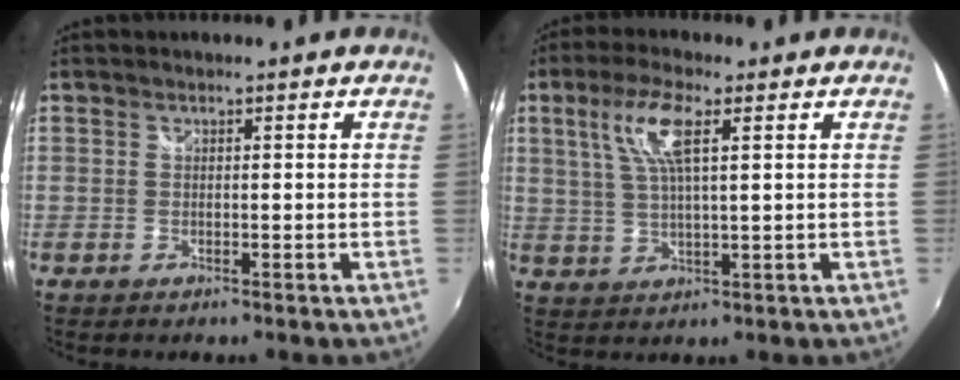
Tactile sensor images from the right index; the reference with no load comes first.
{"total": 8.0, "force": [3.1, 1.8, 7.1], "torque": [-0.143, 0.008, 0.063]}